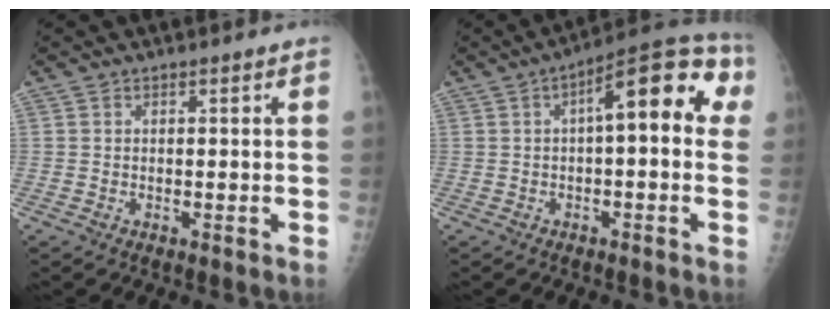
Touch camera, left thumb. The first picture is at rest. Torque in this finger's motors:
{"motor_torque": [-0.26, 0.65, 1.15, -0.22, 0.24]}